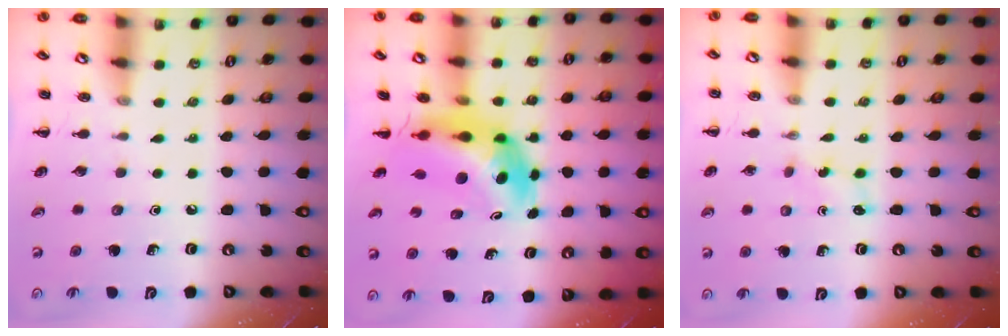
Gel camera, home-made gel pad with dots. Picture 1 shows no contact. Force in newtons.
{"total": 7.3, "press": 6.9, "slide": 2.6}
{"total": 2.6, "press": 2.5, "slide": 0.8}